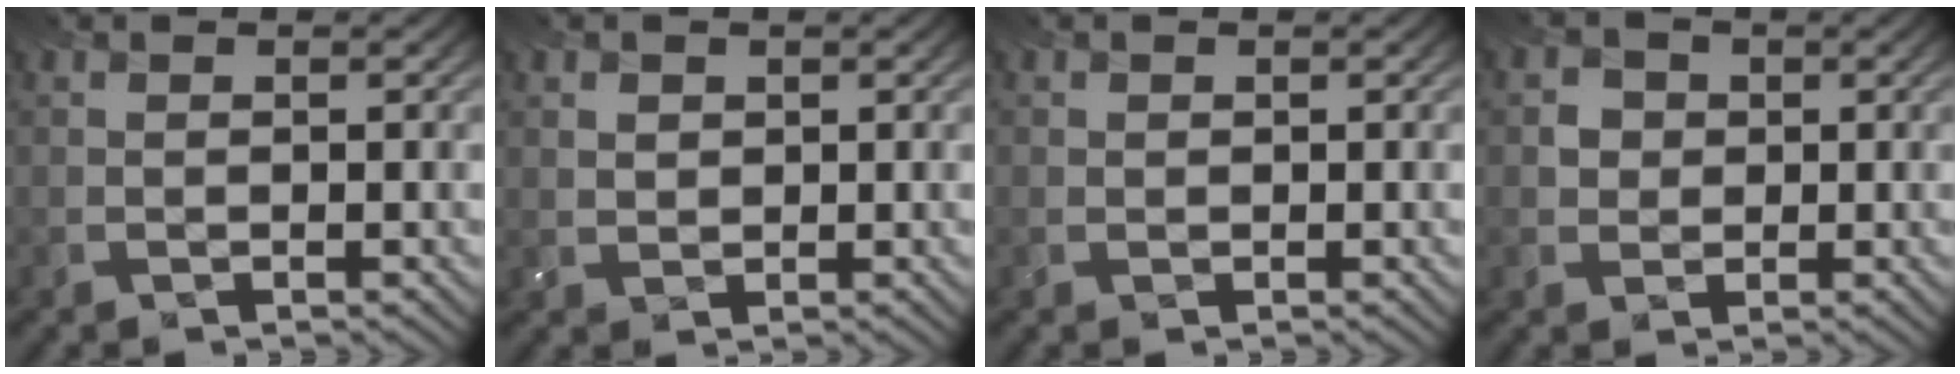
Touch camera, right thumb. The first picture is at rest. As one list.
[{"total": 1.5, "force": [0.7, 1.2, 0.5], "torque": [-0.016, -0.003, 0.016]}, {"total": 0.5, "force": [0.1, 0.5, 0.0], "torque": [0.000, -0.004, 0.001]}, {"total": 2.3, "force": [0.2, 2.2, 0.8], "torque": [-0.017, -0.001, 0.000]}]